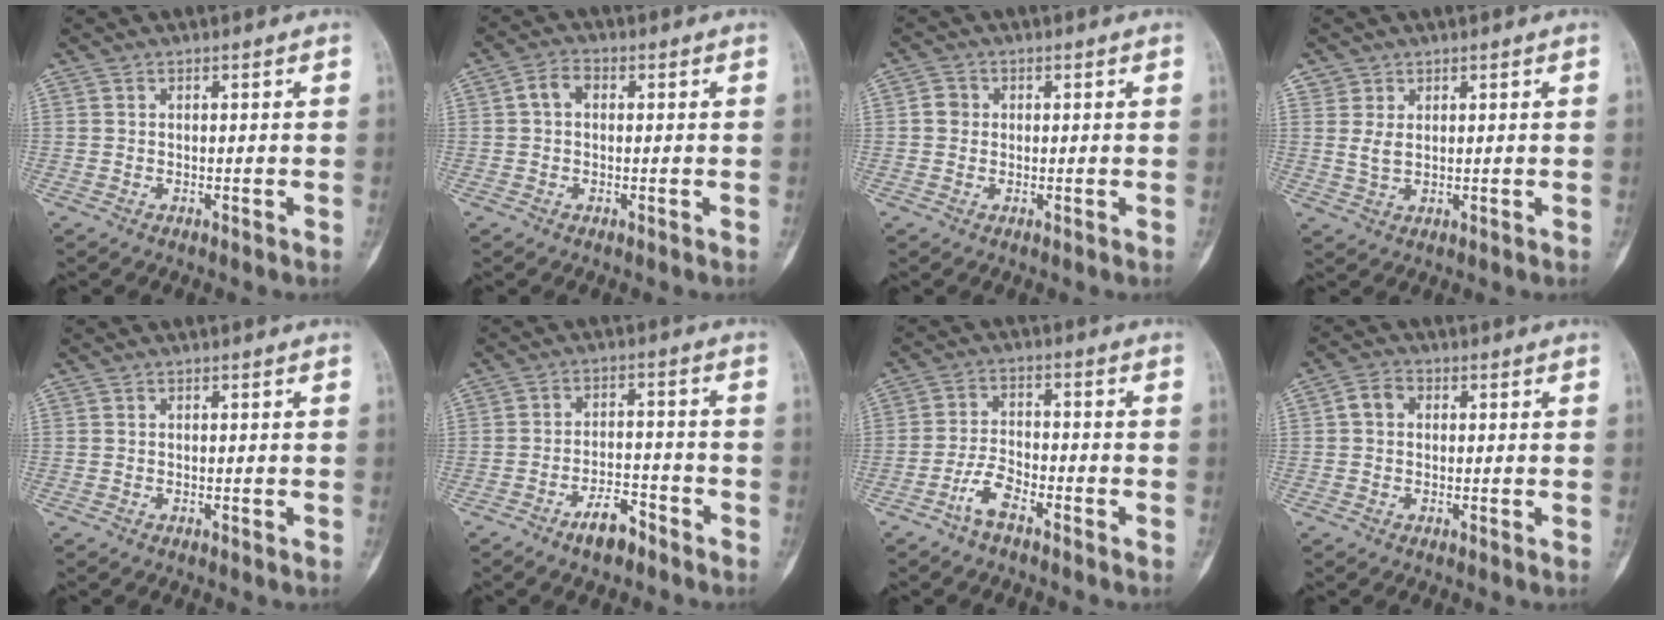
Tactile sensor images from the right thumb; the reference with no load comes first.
{"total": 3.3, "force": [0.4, 2.3, 2.4], "torque": [-0.040, 0.014, 0.002]}
{"total": 2.3, "force": [0.1, 2.1, 0.8], "torque": [-0.004, 0.005, -0.001]}
{"total": 2.8, "force": [1.0, 2.1, 1.5], "torque": [-0.020, -0.008, 0.024]}
{"total": 0.0}
{"total": 6.0, "force": [-4.3, 2.4, 3.4], "torque": [-0.050, 0.032, -0.070]}
{"total": 5.2, "force": [-3.5, 2.0, 3.3], "torque": [-0.065, 0.027, -0.069]}
{"total": 3.3, "force": [0.4, 2.6, 2.0], "torque": [-0.029, 0.012, 0.001]}